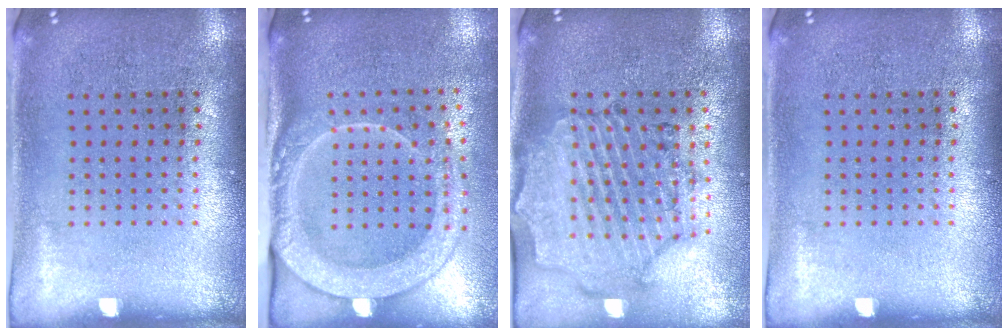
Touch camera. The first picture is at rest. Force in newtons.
{"total": 2.5, "press": 1.9, "slide": 1.6}
{"total": 1.5, "press": 1.5, "slide": 0.3}
{"total": 0.0}